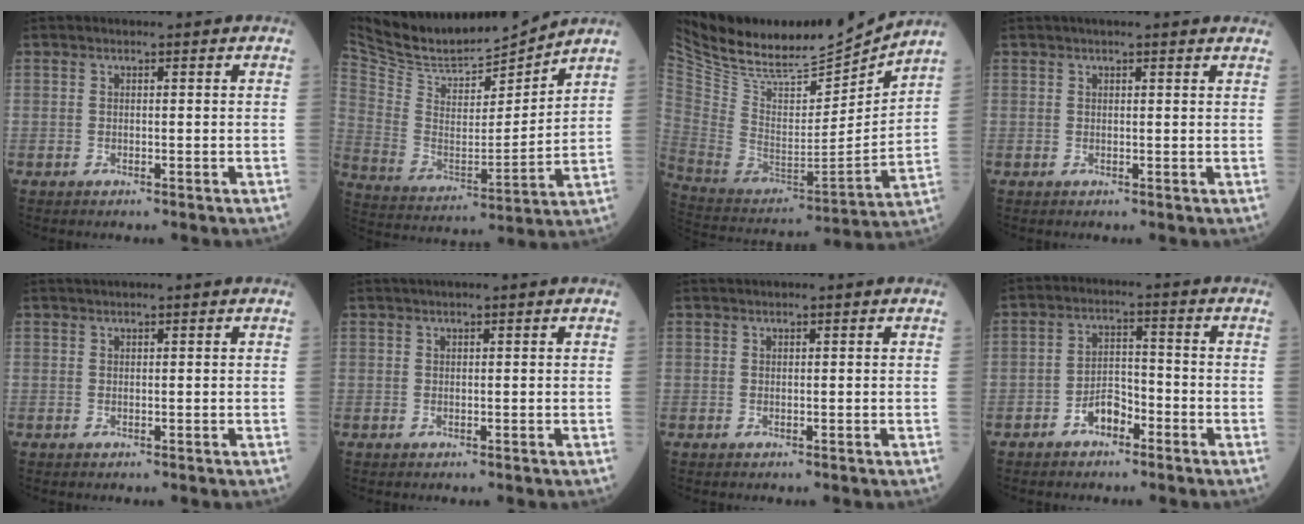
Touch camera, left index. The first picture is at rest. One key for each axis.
{"total": 14.3, "fx": 14.0, "fy": 1.1, "fz": 2.7, "tx": -0.069, "ty": -0.009, "tz": 0.259}
{"total": 23.2, "fx": 21.1, "fy": 3.7, "fz": 8.9, "tx": -0.181, "ty": -0.032, "tz": 0.357}
{"total": 4.8, "fx": 4.1, "fy": 0.2, "fz": 2.5, "tx": -0.033, "ty": 0.023, "tz": 0.042}
{"total": 1.1, "fx": 0.6, "fy": 0.0, "fz": 0.9, "tx": -0.017, "ty": 0.015, "tz": 0.013}
{"total": 1.2, "fx": 0.7, "fy": 0.0, "fz": 1.1, "tx": -0.023, "ty": 0.014, "tz": 0.012}
{"total": 0.7, "fx": 0.4, "fy": 0.1, "fz": 0.6, "tx": -0.012, "ty": 0.014, "tz": 0.008}
{"total": 4.4, "fx": -2.8, "fy": 2.2, "fz": 2.5, "tx": -0.045, "ty": 0.012, "tz": -0.052}